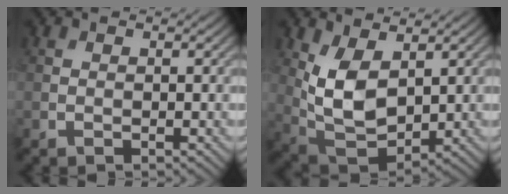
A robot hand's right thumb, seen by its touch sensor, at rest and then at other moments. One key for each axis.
{"total": 8.4, "fx": 2.7, "fy": 4.6, "fz": 6.5, "tx": -0.155, "ty": -0.008, "tz": 0.053}